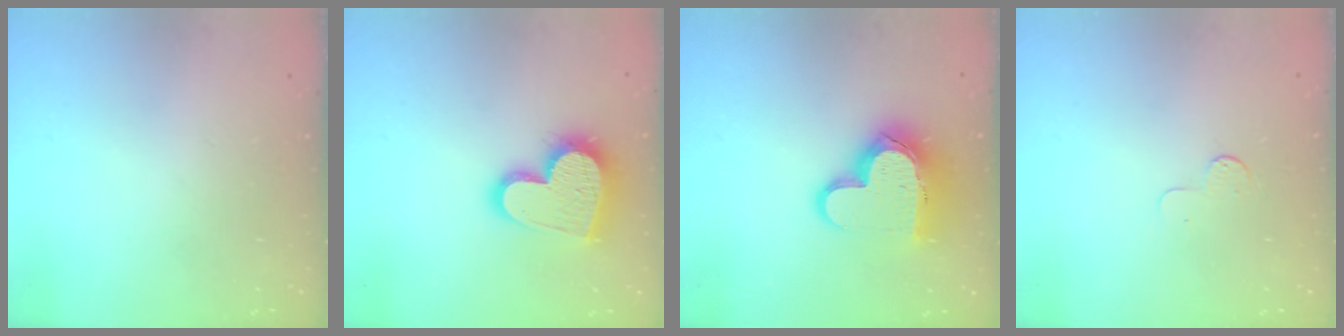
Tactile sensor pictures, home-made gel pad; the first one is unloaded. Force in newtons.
{"total": 16.4, "press": 16.3, "slide": 1.2}
{"total": 15.5, "press": 15.5, "slide": 1.3}
{"total": 4.1, "press": 4.0, "slide": 0.4}